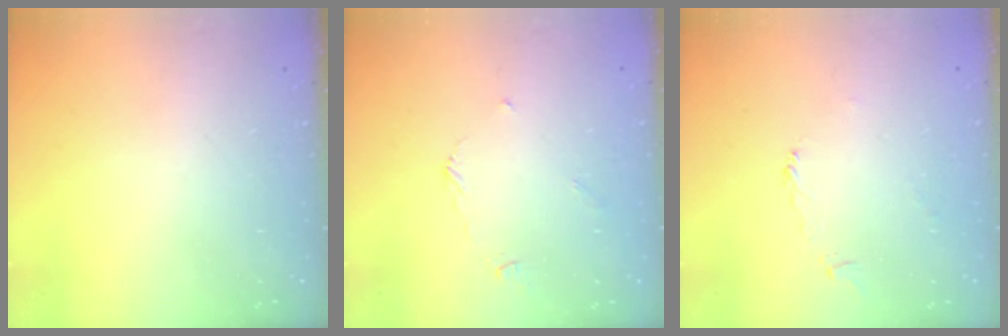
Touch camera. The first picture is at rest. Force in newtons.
{"total": 2.7, "press": 2.7, "slide": 0.3}
{"total": 2.2, "press": 2.2, "slide": 0.4}